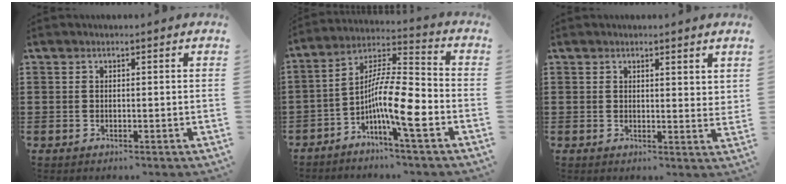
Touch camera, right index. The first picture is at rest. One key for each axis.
{"total": 10.6, "fx": -4.1, "fy": 1.9, "fz": 9.6, "tx": -0.190, "ty": -0.012, "tz": -0.077}
{"total": 1.7, "fx": 1.5, "fy": 0.5, "fz": 0.6, "tx": -0.014, "ty": 0.004, "tz": 0.029}